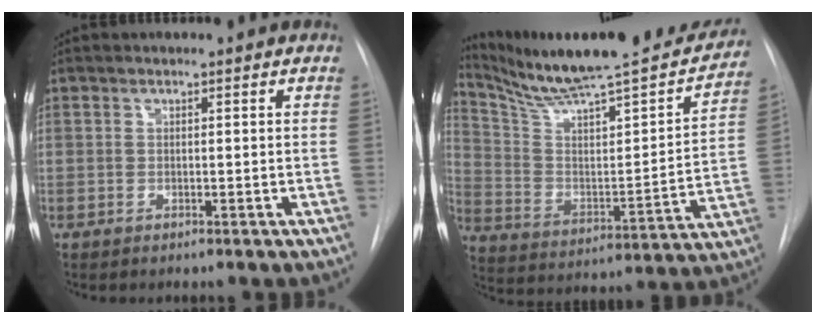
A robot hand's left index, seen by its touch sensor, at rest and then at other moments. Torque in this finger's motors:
{"motor_torque": [0.30, -0.59, 0.09, 0.08]}